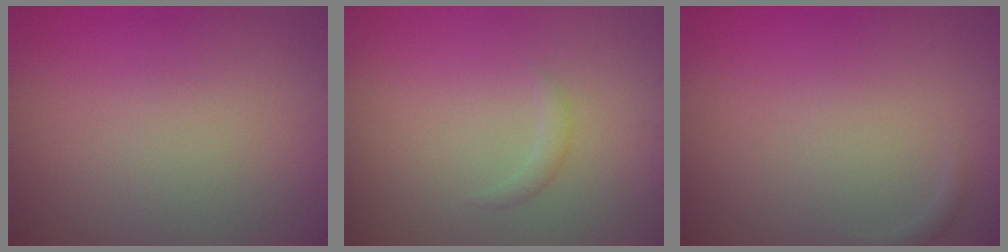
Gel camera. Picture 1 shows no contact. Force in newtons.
{"total": 0.9, "press": 0.9, "slide": 0.1}
{"total": 0.5, "press": 0.5, "slide": 0.1}